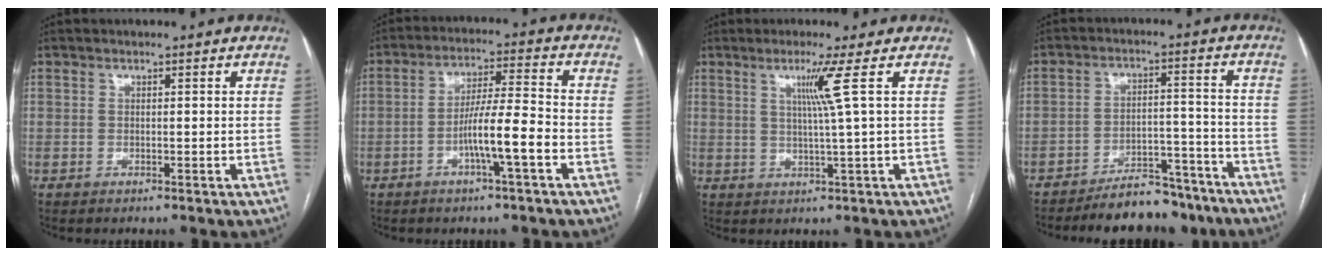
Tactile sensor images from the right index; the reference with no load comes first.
{"total": 8.0, "force": [-3.0, 0.0, 7.3], "torque": [-0.134, 0.009, -0.054]}
{"total": 4.6, "force": [1.6, -2.0, 3.9], "torque": [-0.076, -0.009, 0.035]}
{"total": 11.6, "force": [-10.3, 3.6, 3.8], "torque": [-0.037, 0.032, -0.150]}